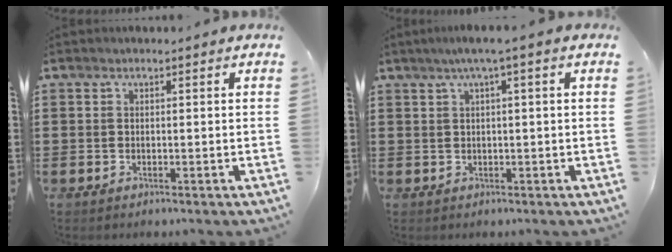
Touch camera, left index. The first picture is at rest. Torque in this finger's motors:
{"motor_torque": [0.38, -0.14, 0.22, 0.10]}